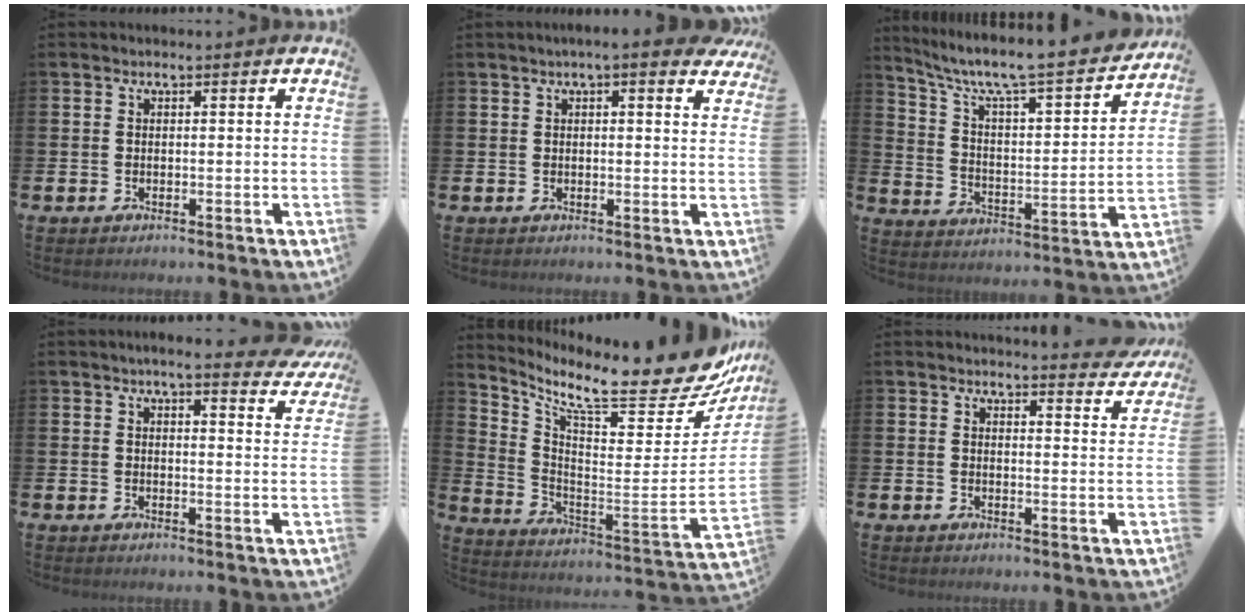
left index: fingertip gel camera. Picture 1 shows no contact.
{"total": 2.9, "force": [2.6, 0.3, 1.2], "torque": [-0.019, -0.009, 0.043]}
{"total": 7.2, "force": [6.3, 0.9, 3.3], "torque": [-0.090, -0.058, 0.098]}
{"total": 4.5, "force": [4.1, 0.4, 1.8], "torque": [-0.028, -0.021, 0.068]}
{"total": 11.3, "force": [9.4, 2.3, 5.7], "torque": [-0.107, -0.098, 0.145]}
{"total": 3.5, "force": [3.5, 0.0, 0.2], "torque": [0.010, -0.027, 0.058]}